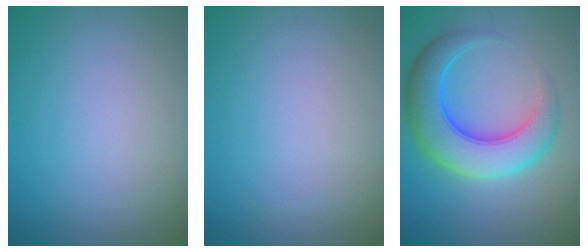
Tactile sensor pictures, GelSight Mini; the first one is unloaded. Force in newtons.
{"total": 0.0}
{"total": 8.0, "press": 8.0, "slide": 0.1}